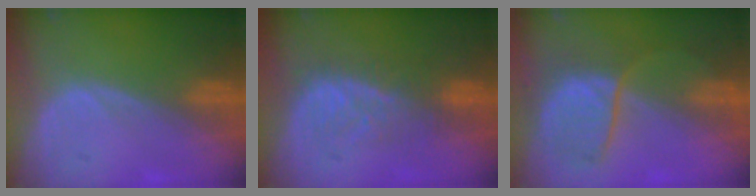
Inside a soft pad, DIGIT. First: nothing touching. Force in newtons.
{"total": 6.2, "press": 6.0, "slide": 1.5}
{"total": 7.2, "press": 7.2, "slide": 0.3}